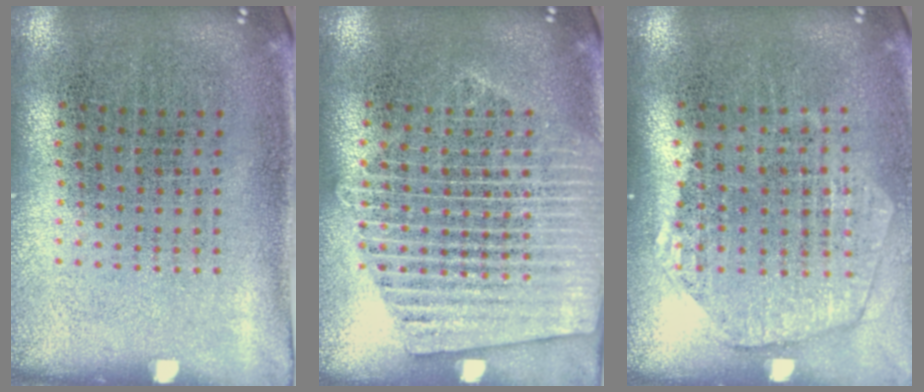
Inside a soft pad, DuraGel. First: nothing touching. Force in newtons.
{"total": 1.6, "press": 1.6, "slide": 0.2}
{"total": 1.8, "press": 1.7, "slide": 0.8}